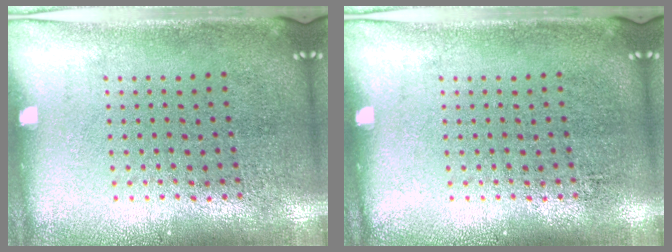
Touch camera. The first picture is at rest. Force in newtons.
{"total": 0.0}